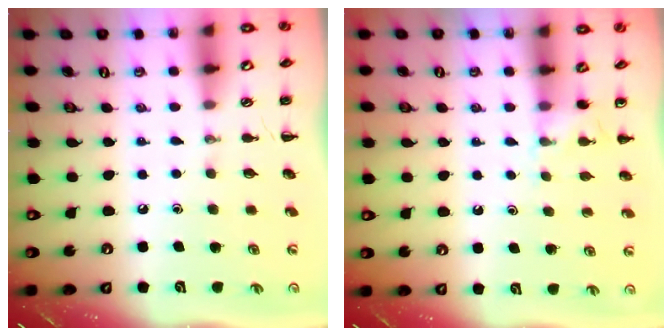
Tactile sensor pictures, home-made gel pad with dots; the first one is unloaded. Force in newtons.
{"total": 5.2, "press": 5.0, "slide": 1.5}